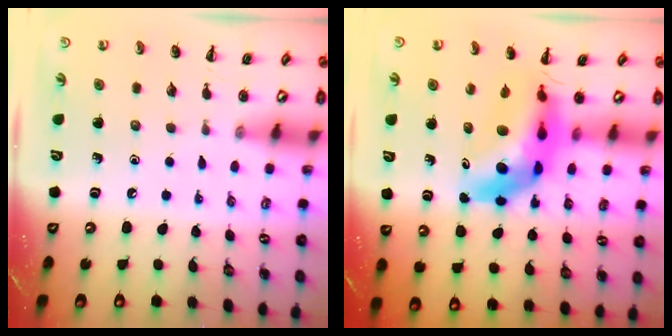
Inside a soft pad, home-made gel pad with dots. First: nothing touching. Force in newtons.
{"total": 12.2, "press": 11.6, "slide": 3.7}